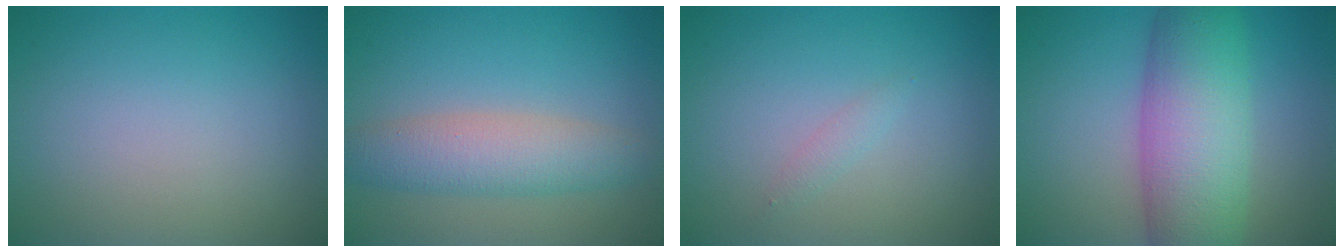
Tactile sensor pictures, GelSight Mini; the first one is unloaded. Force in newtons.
{"total": 4.6, "press": 4.6, "slide": 0.1}
{"total": 0.8, "press": 0.8, "slide": 0.1}
{"total": 9.6, "press": 9.6, "slide": 0.1}